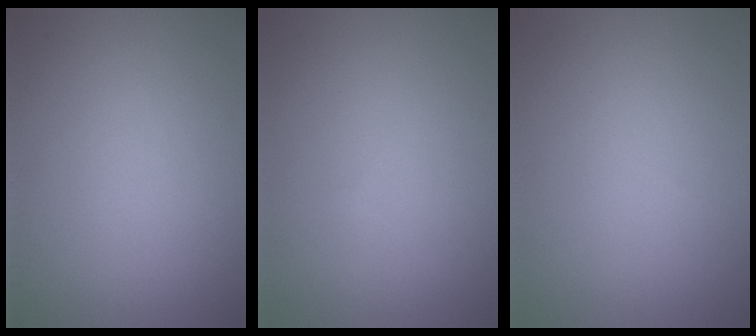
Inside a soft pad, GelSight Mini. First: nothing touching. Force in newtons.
{"total": 0.0}
{"total": 0.0}